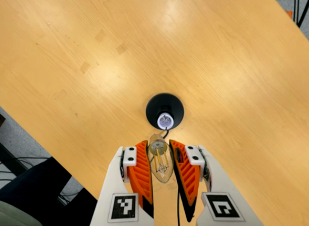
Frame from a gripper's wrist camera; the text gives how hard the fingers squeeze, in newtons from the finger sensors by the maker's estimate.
{"total": 21.0, "left": 22.8, "right": 19.1}